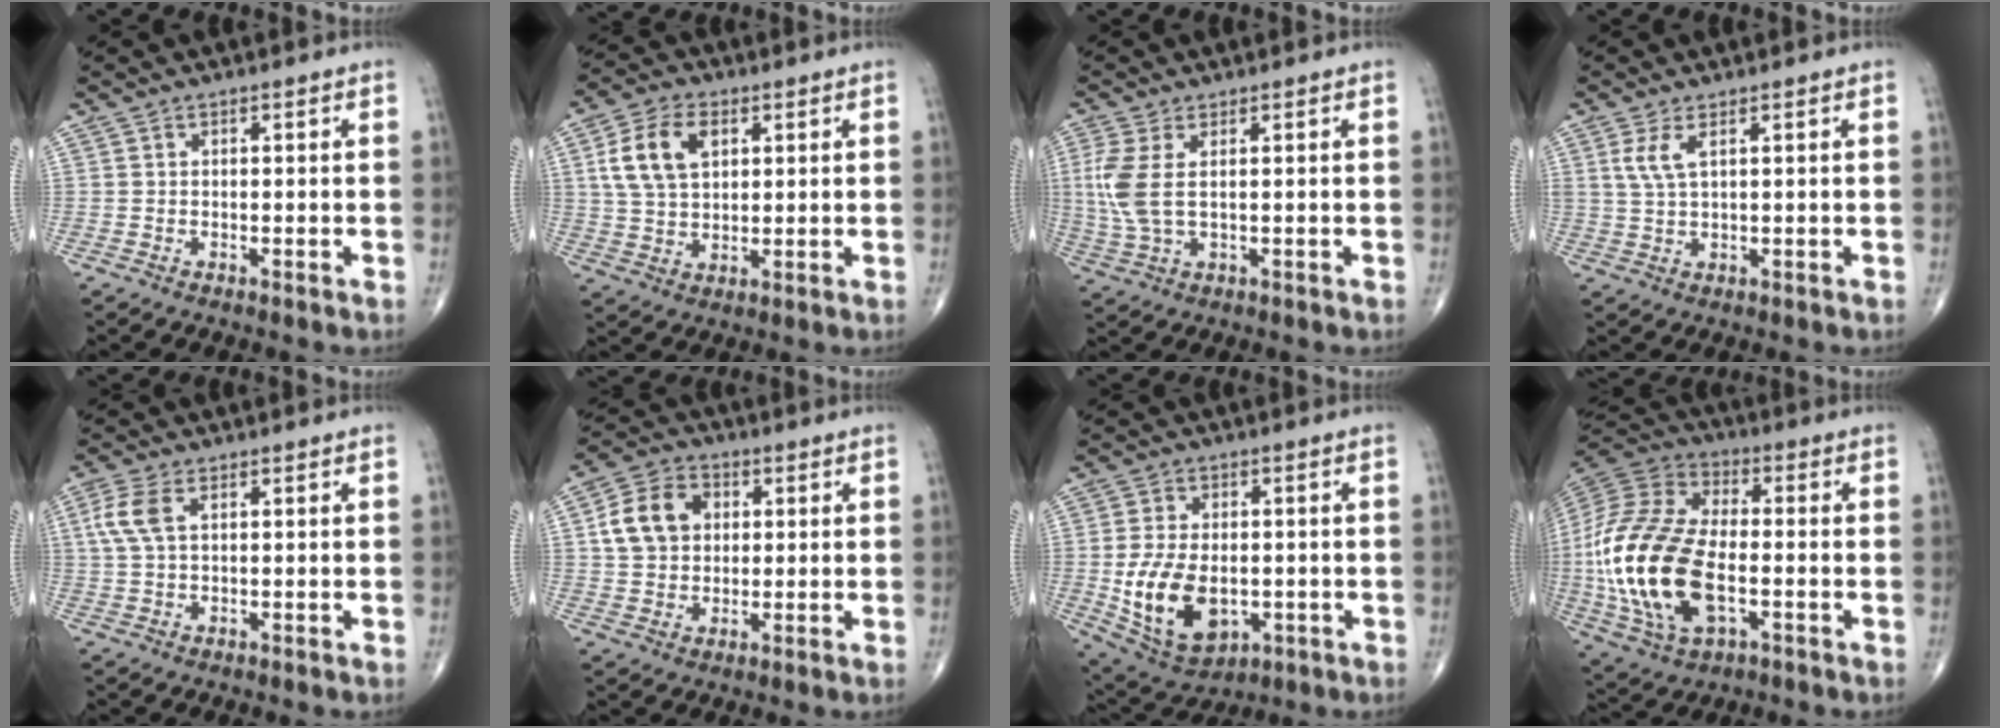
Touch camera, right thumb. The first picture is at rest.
{"total": 10.3, "force": [3.2, 6.5, 7.3], "torque": [-0.134, 0.002, 0.062]}
{"total": 7.2, "force": [1.2, 3.2, 6.3], "torque": [-0.175, -0.002, 0.032]}
{"total": 3.8, "force": [1.6, 1.2, 3.2], "torque": [-0.077, -0.001, 0.039]}
{"total": 5.4, "force": [1.6, 2.8, 4.4], "torque": [-0.117, 0.015, 0.033]}
{"total": 10.3, "force": [2.1, 8.0, 6.2], "torque": [-0.095, 0.010, 0.033]}
{"total": 14.1, "force": [-2.4, 8.8, 10.8], "torque": [-0.185, -0.005, -0.021]}
{"total": 25.2, "force": [-4.0, 13.5, 20.9], "torque": [-0.460, 0.004, -0.067]}